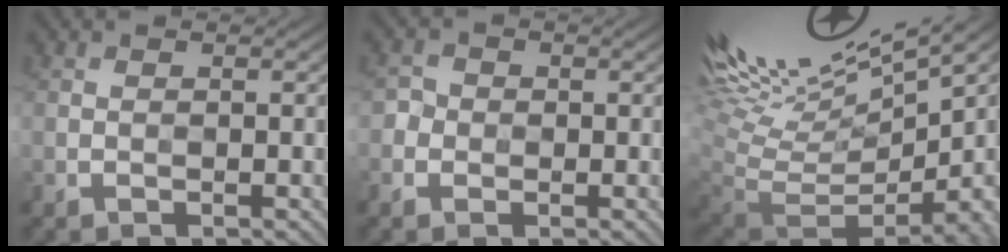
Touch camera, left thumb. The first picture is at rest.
{"total": 2.1, "force": [-0.8, 2.0, 0.3], "torque": [-0.014, -0.003, -0.017]}
{"total": 13.5, "force": [7.3, 3.0, 11.0], "torque": [-0.185, 0.044, 0.146]}